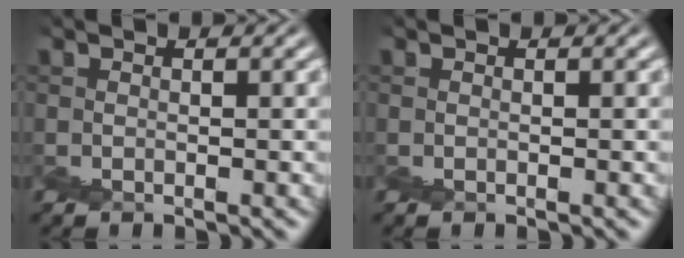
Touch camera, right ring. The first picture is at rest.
{"total": 0.0}